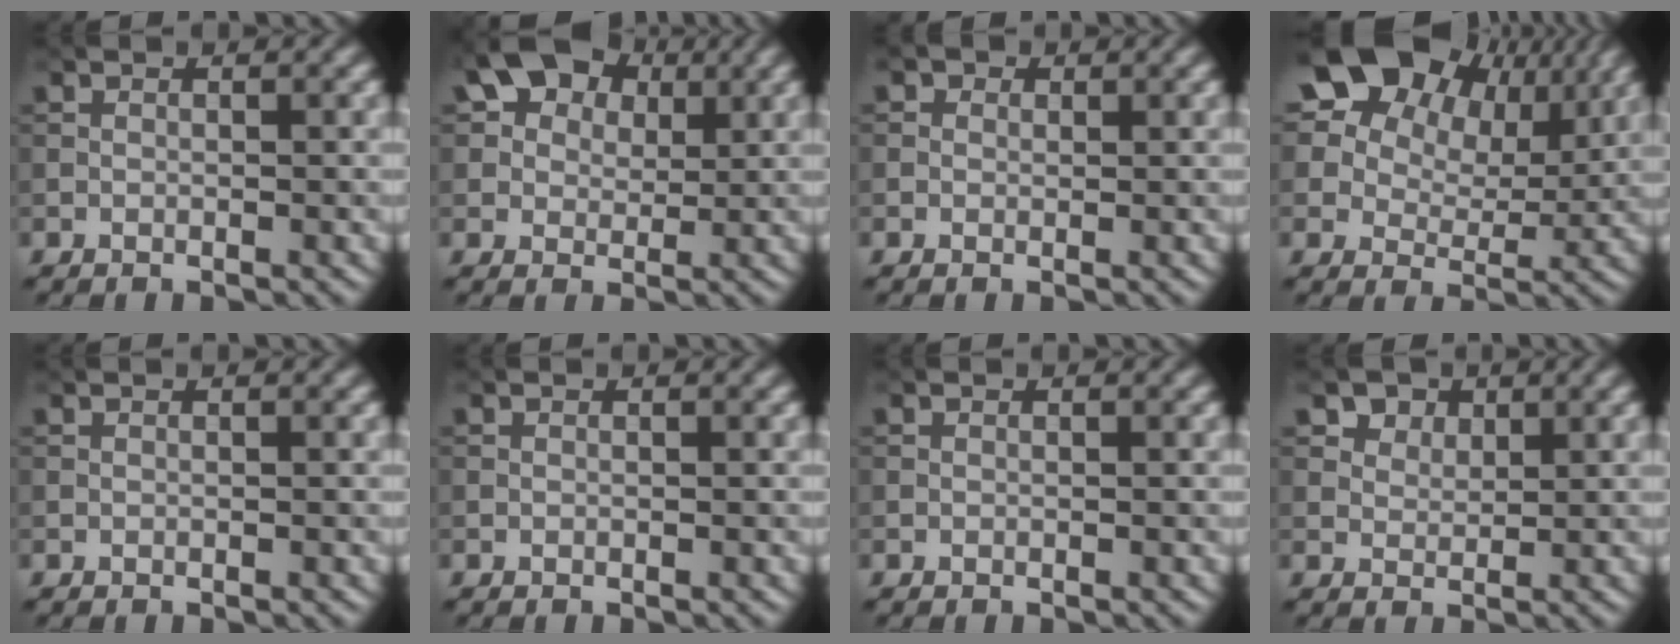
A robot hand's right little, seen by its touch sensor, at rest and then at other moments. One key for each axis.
{"total": 10.5, "fx": 5.3, "fy": 7.1, "fz": 5.6, "tx": -0.102, "ty": 0.032, "tz": 0.071}
{"total": 1.4, "fx": 0.6, "fy": 1.1, "fz": 0.5, "tx": -0.005, "ty": -0.002, "tz": -0.003}
{"total": 21.0, "fx": 11.7, "fy": 14.2, "fz": 10.3, "tx": -0.241, "ty": 0.050, "tz": 0.226}
{"total": 0.0}
{"total": 0.0}
{"total": 0.0}
{"total": 4.3, "fx": 2.9, "fy": 2.7, "fz": 1.8, "tx": -0.050, "ty": -0.009, "tz": 0.057}